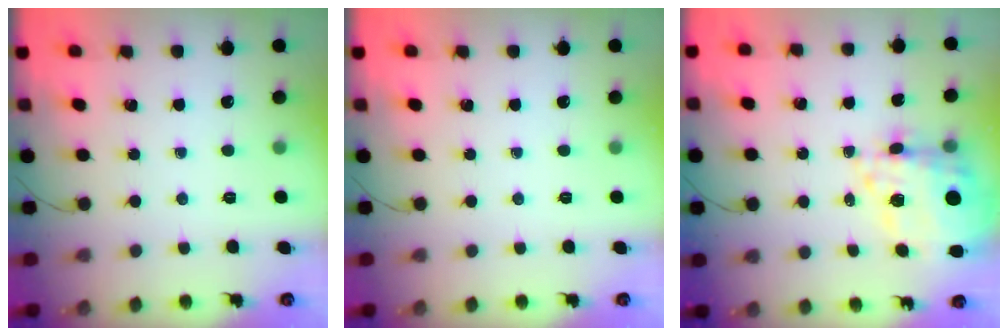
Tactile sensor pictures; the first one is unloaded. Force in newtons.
{"total": 0.0}
{"total": 13.9, "press": 13.2, "slide": 4.3}